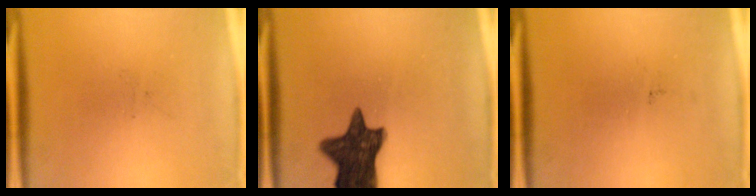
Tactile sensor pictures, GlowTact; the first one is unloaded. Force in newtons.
{"total": 12.7}
{"total": 0.0}